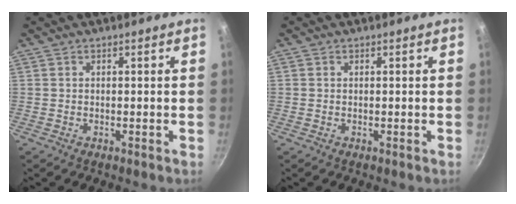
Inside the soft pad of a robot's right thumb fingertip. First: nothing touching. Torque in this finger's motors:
{"motor_torque": [-0.07, -0.30, -0.32, 0.06, 0.03]}